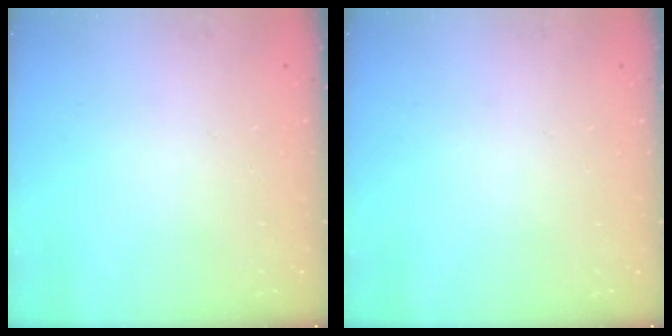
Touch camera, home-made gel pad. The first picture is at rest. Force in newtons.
{"total": 0.0}